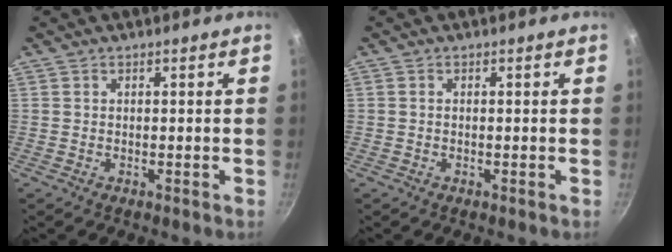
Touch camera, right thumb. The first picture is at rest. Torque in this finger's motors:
{"motor_torque": [0.02, 0.29, 0.23, 0.09, 0.01]}